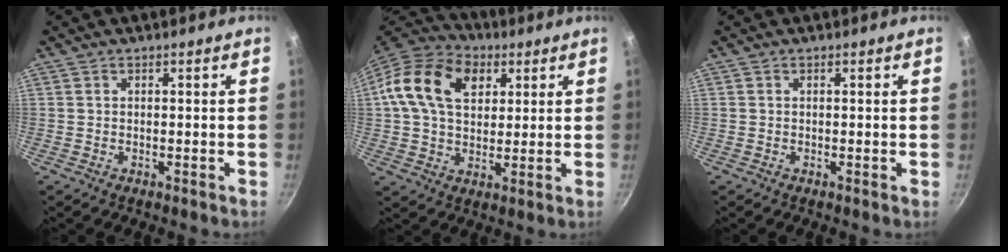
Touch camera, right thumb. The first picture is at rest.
{"total": 17.7, "force": [5.8, 12.2, 11.5], "torque": [-0.188, 0.010, 0.090]}
{"total": 0.0}